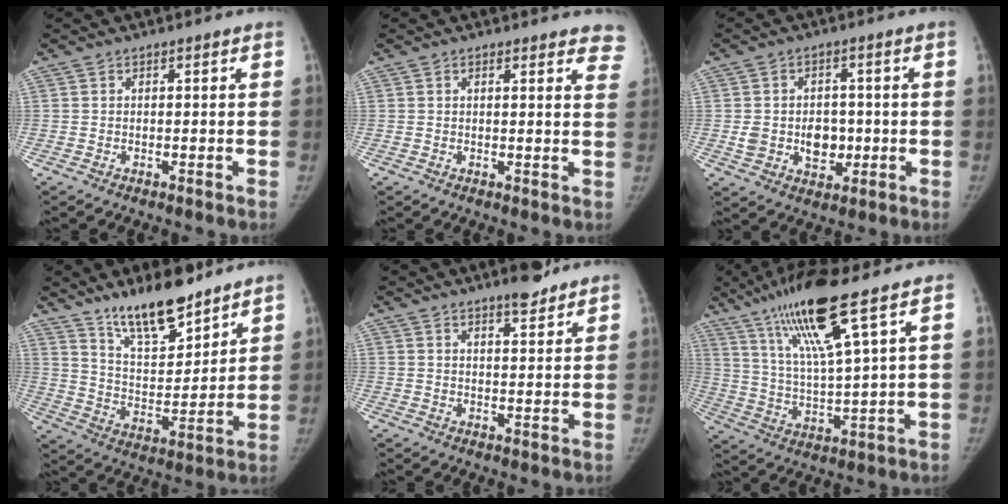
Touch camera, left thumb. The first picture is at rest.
{"total": 7.5, "force": [6.4, 2.0, 3.3], "torque": [-0.003, -0.021, 0.047]}
{"total": 7.7, "force": [-0.8, 6.0, 4.7], "torque": [-0.045, 0.006, -0.001]}
{"total": 14.2, "force": [11.3, 4.3, 7.6], "torque": [-0.097, -0.080, 0.201]}
{"total": 5.1, "force": [4.1, 1.1, 2.9], "torque": [-0.031, -0.029, 0.059]}
{"total": 15.9, "force": [9.4, 1.0, 12.8], "torque": [-0.245, -0.038, 0.179]}